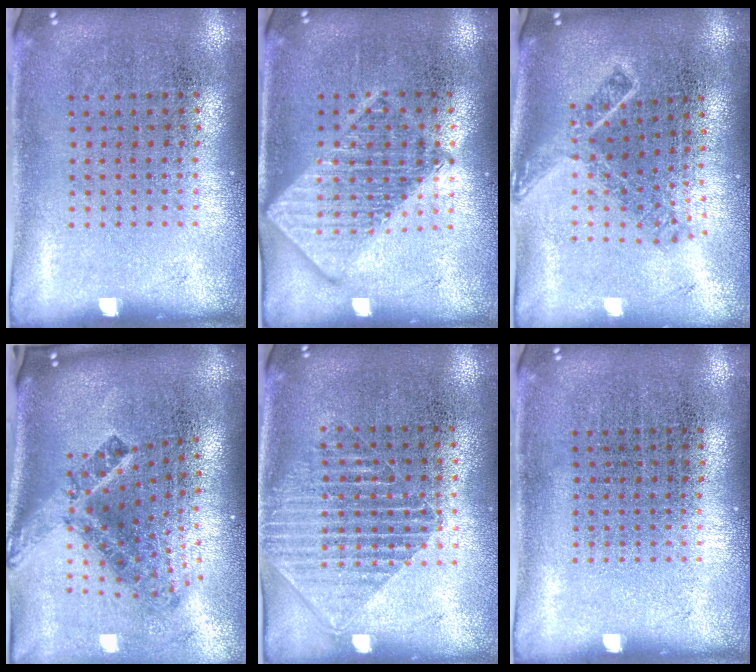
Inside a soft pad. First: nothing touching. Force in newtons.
{"total": 2.6, "press": 2.6, "slide": 0.4}
{"total": 1.9, "press": 1.3, "slide": 1.4}
{"total": 3.0, "press": 1.7, "slide": 2.4}
{"total": 1.4, "press": 1.2, "slide": 0.8}
{"total": 0.0}